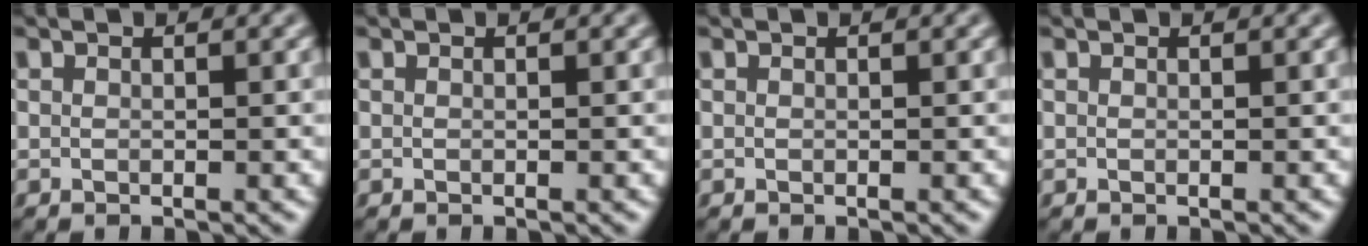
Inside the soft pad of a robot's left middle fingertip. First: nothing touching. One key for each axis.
{"total": 0.0}
{"total": 0.0}
{"total": 0.0}